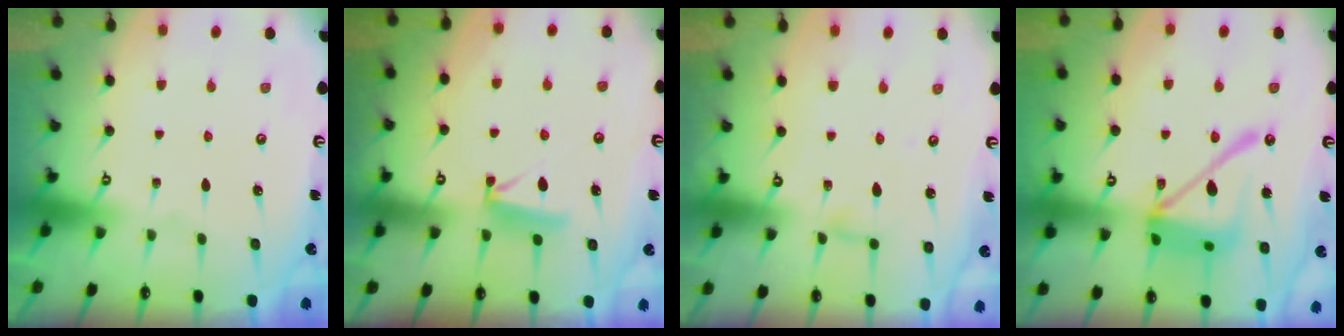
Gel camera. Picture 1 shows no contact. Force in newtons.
{"total": 7.9, "press": 7.8, "slide": 0.9}
{"total": 3.0, "press": 3.0, "slide": 0.3}
{"total": 17.4, "press": 17.3, "slide": 1.8}